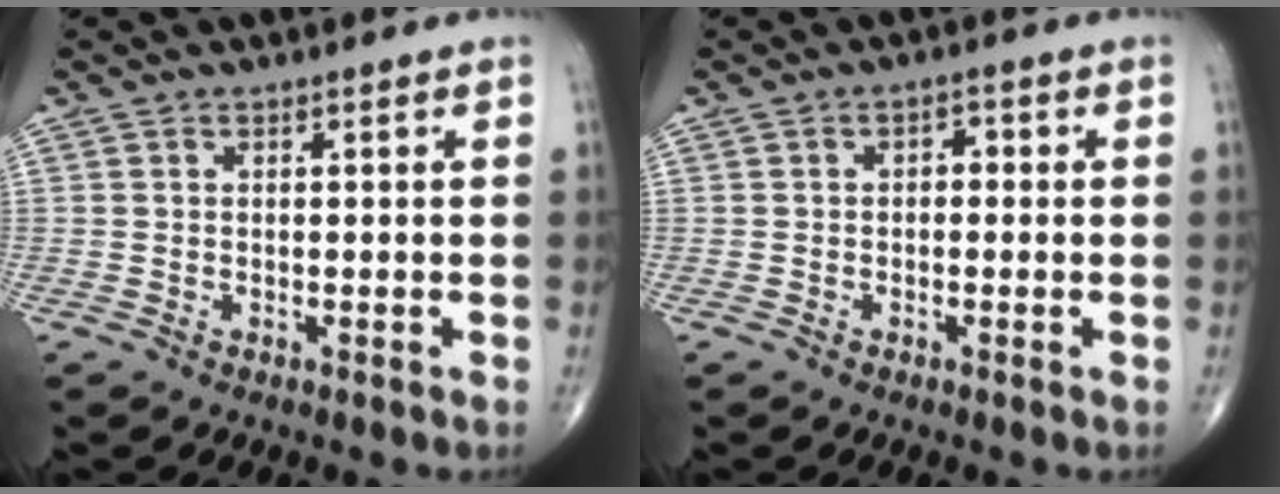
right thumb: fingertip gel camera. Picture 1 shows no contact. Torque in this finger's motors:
{"motor_torque": [0.19, -0.36, 0.14, 0.20, 0.03]}